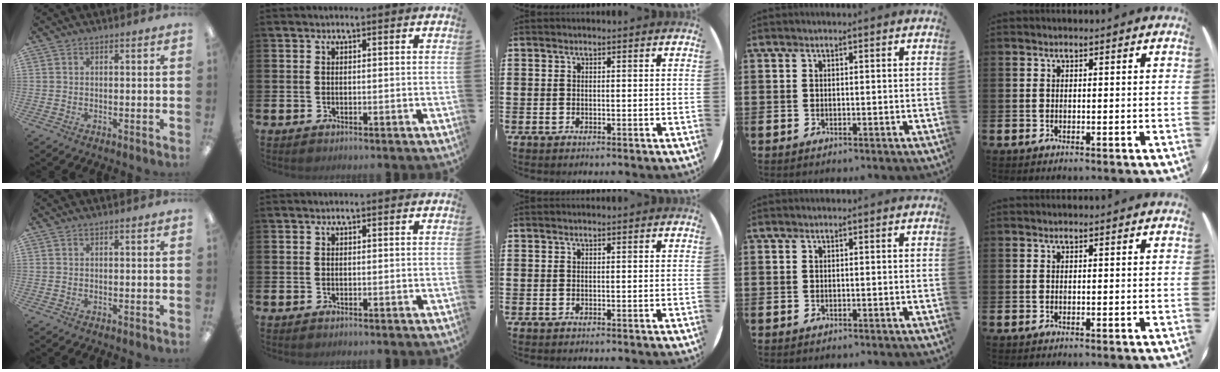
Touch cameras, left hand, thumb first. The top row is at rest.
{}